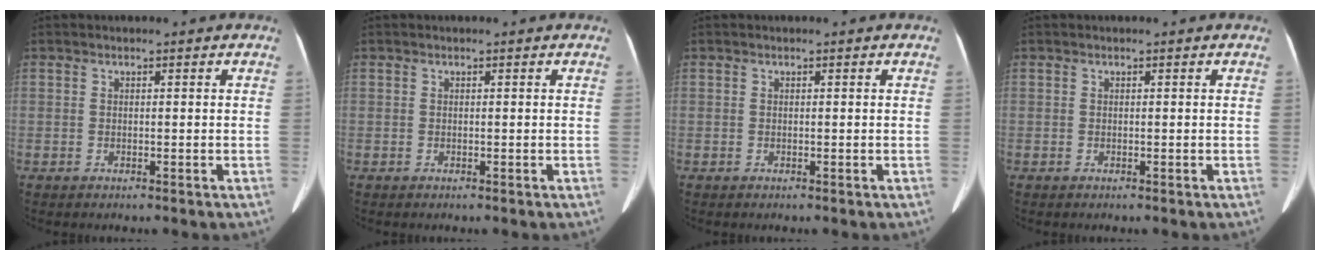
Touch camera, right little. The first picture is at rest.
{"total": 0.0}
{"total": 0.0}
{"total": 0.0}